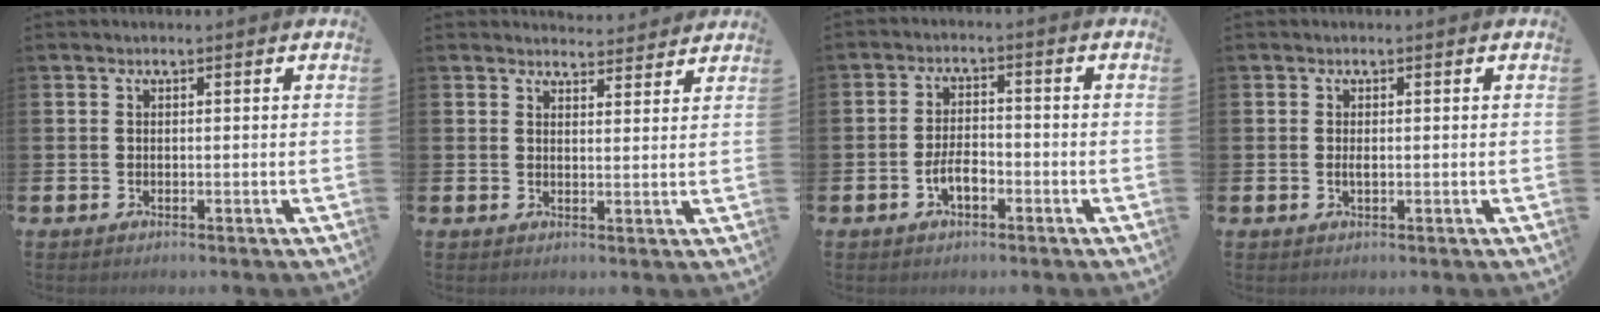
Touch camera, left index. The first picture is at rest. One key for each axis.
{"total": 3.5, "fx": 3.5, "fy": 0.5, "fz": -0.2, "tx": 0.003, "ty": -0.023, "tz": 0.063}
{"total": 3.4, "fx": -1.4, "fy": 1.6, "fz": 2.7, "tx": -0.047, "ty": 0.006, "tz": -0.027}
{"total": 0.8, "fx": 0.0, "fy": 0.3, "fz": 0.8, "tx": -0.014, "ty": 0.001, "tz": -0.002}